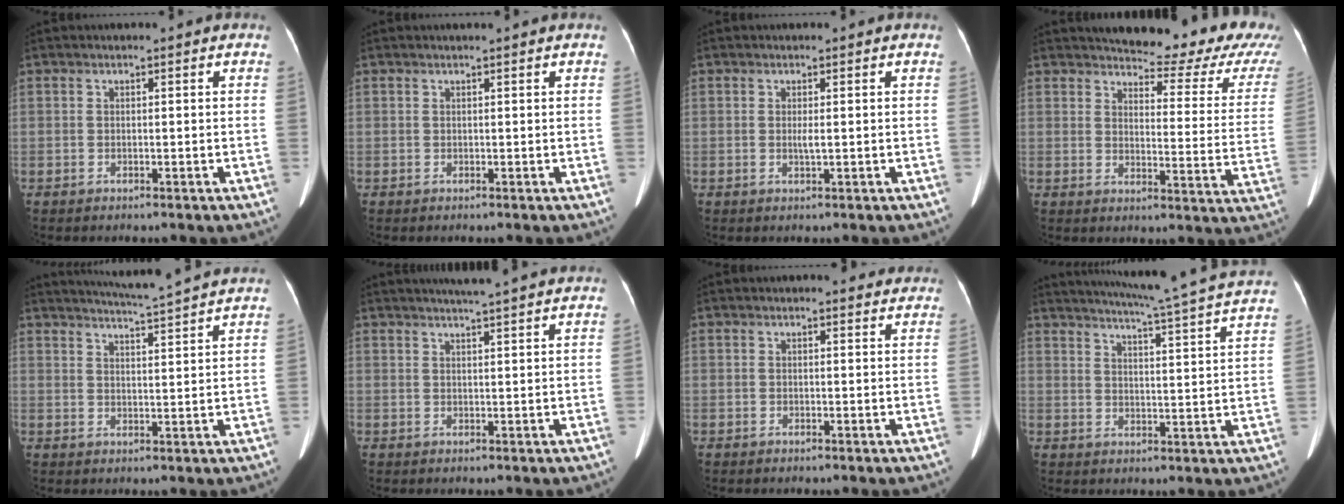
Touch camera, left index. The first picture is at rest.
{"total": 1.2, "force": [1.1, -0.1, 0.5], "torque": [-0.007, 0.010, 0.017]}
{"total": 1.1, "force": [0.0, 0.0, 1.1], "torque": [-0.026, -0.002, 0.002]}
{"total": 17.9, "force": [16.1, 3.3, 7.2], "torque": [-0.077, -0.061, 0.168]}
{"total": 10.0, "force": [9.4, -1.4, 3.2], "torque": [-0.060, 0.003, 0.127]}
{"total": 7.3, "force": [6.4, -0.4, 3.3], "torque": [-0.054, 0.020, 0.083]}
{"total": 3.0, "force": [2.8, 0.9, 0.6], "torque": [-0.005, -0.001, 0.023]}
{"total": 20.9, "force": [19.1, -1.5, 8.4], "torque": [-0.143, -0.041, 0.237]}